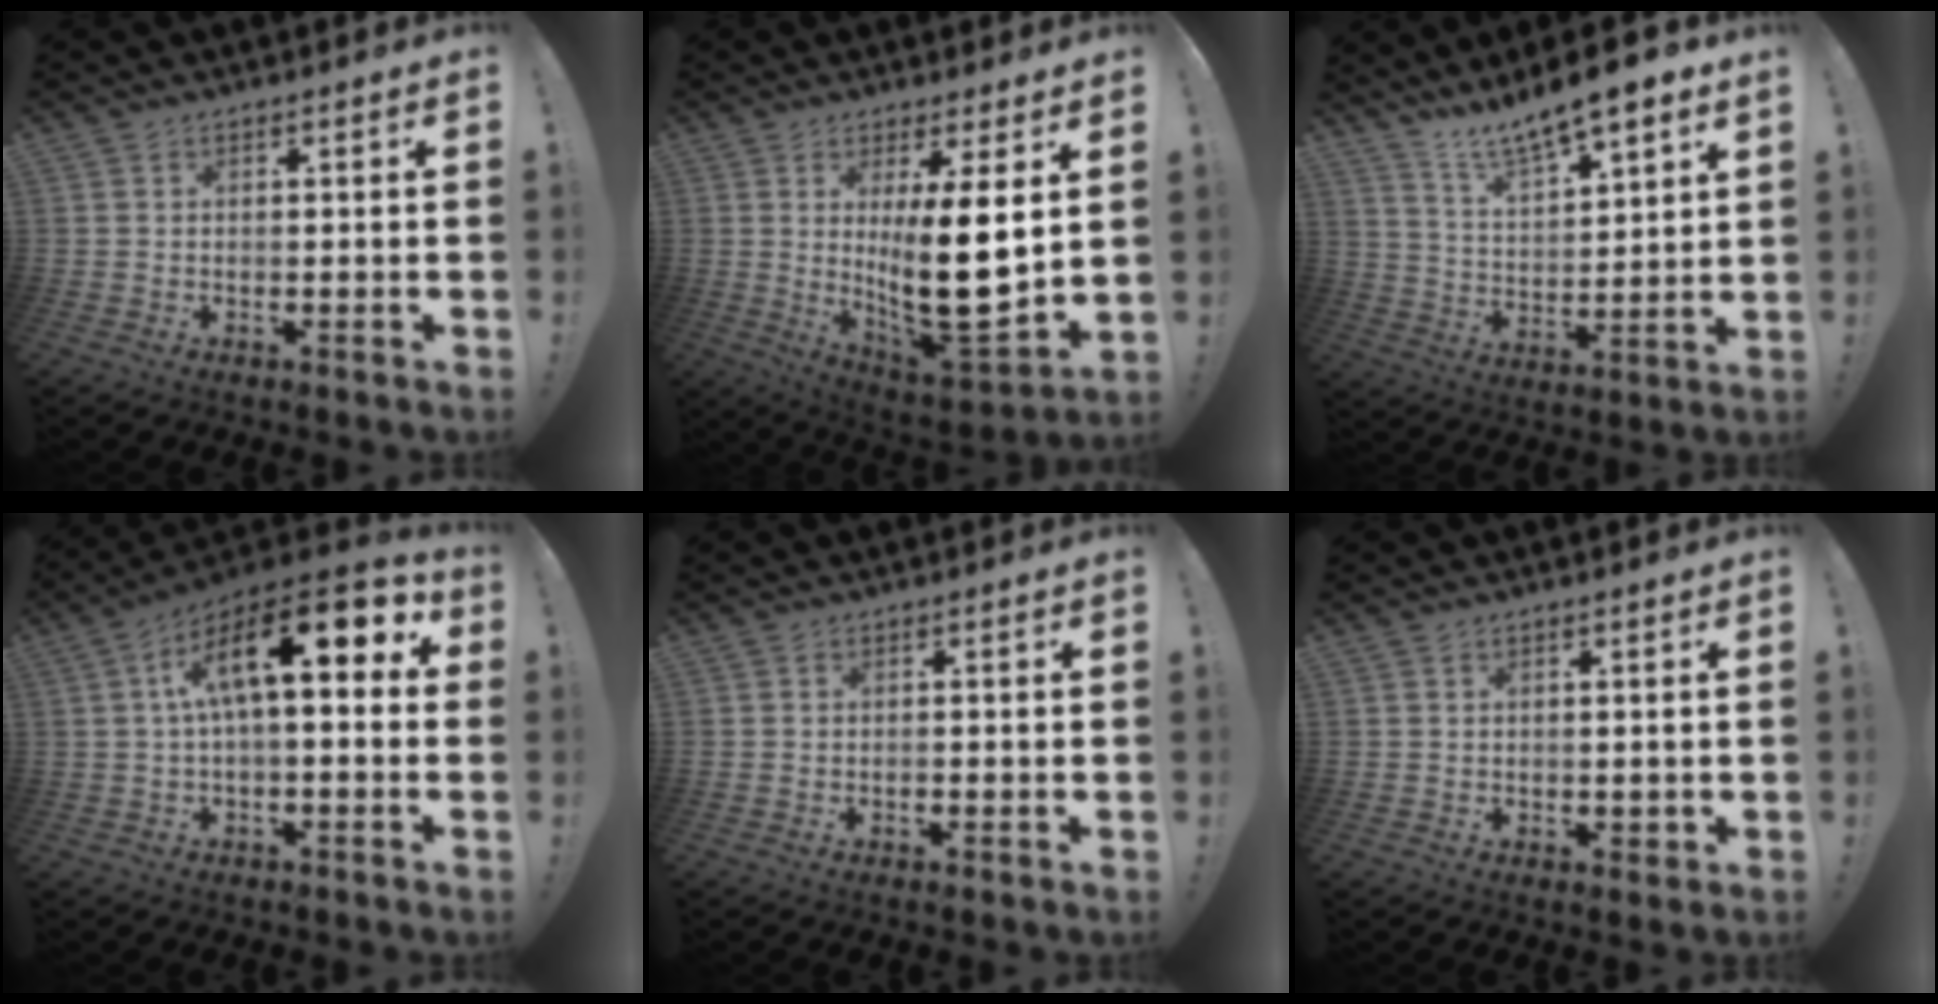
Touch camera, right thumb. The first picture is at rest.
{"total": 16.8, "force": [3.1, 4.9, 15.8], "torque": [-0.250, -0.049, 0.055]}
{"total": 10.4, "force": [9.3, 1.5, 4.2], "torque": [-0.077, -0.079, 0.163]}
{"total": 17.3, "force": [5.0, 6.1, 15.4], "torque": [-0.243, -0.027, 0.076]}
{"total": 0.6, "force": [-0.6, 0.1, 0.1], "torque": [-0.002, 0.000, -0.011]}
{"total": 1.3, "force": [0.3, 1.0, 0.7], "torque": [-0.007, 0.001, 0.005]}